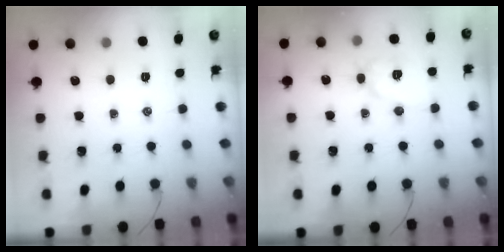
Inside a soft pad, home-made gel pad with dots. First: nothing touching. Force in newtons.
{"total": 9.5, "press": 9.5, "slide": 0.2}